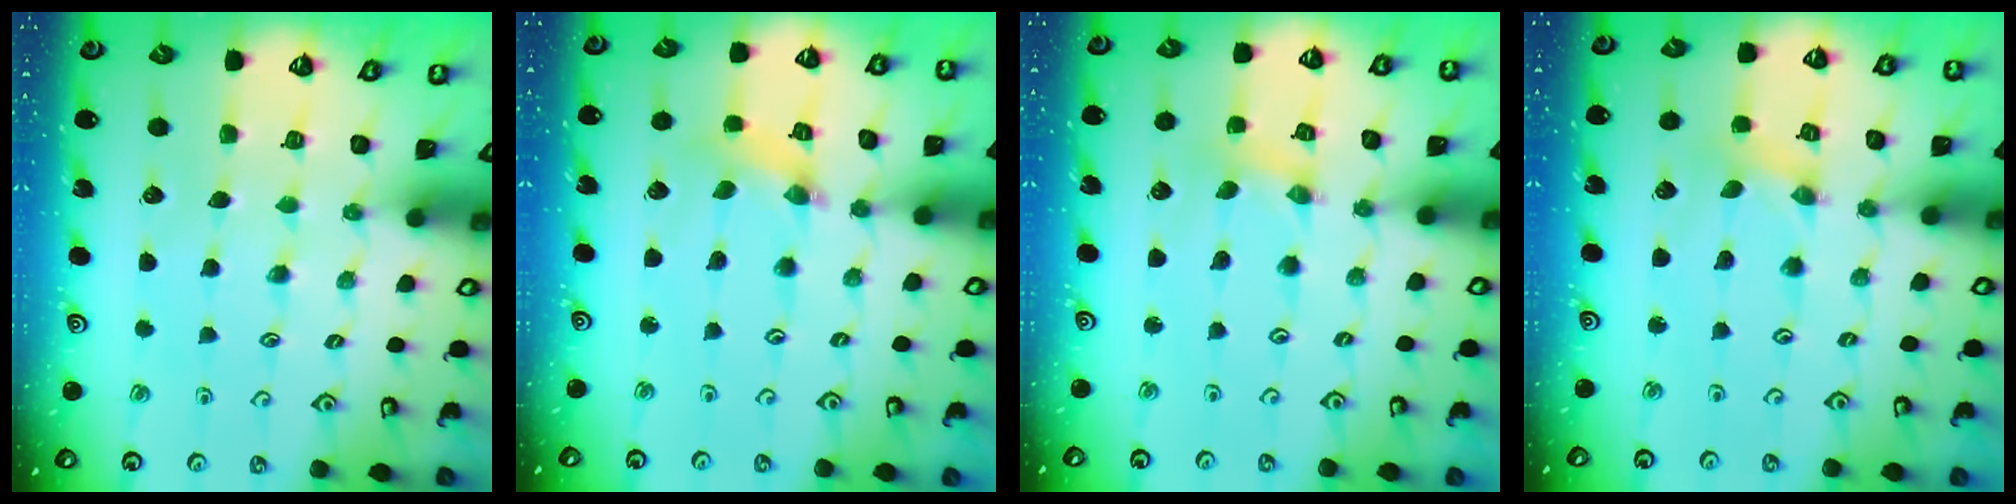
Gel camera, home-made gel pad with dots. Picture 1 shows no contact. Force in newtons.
{"total": 1.8, "press": 1.8, "slide": 0.2}
{"total": 1.0, "press": 1.0, "slide": 0.1}
{"total": 0.0}